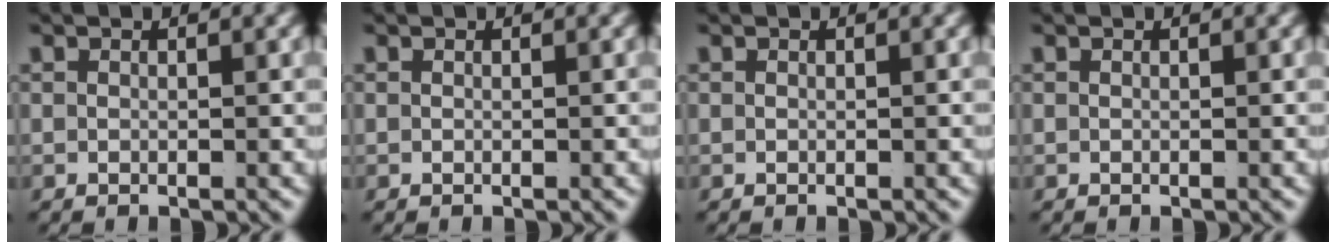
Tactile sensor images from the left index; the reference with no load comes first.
{"total": 0.0}
{"total": 0.0}
{"total": 0.0}